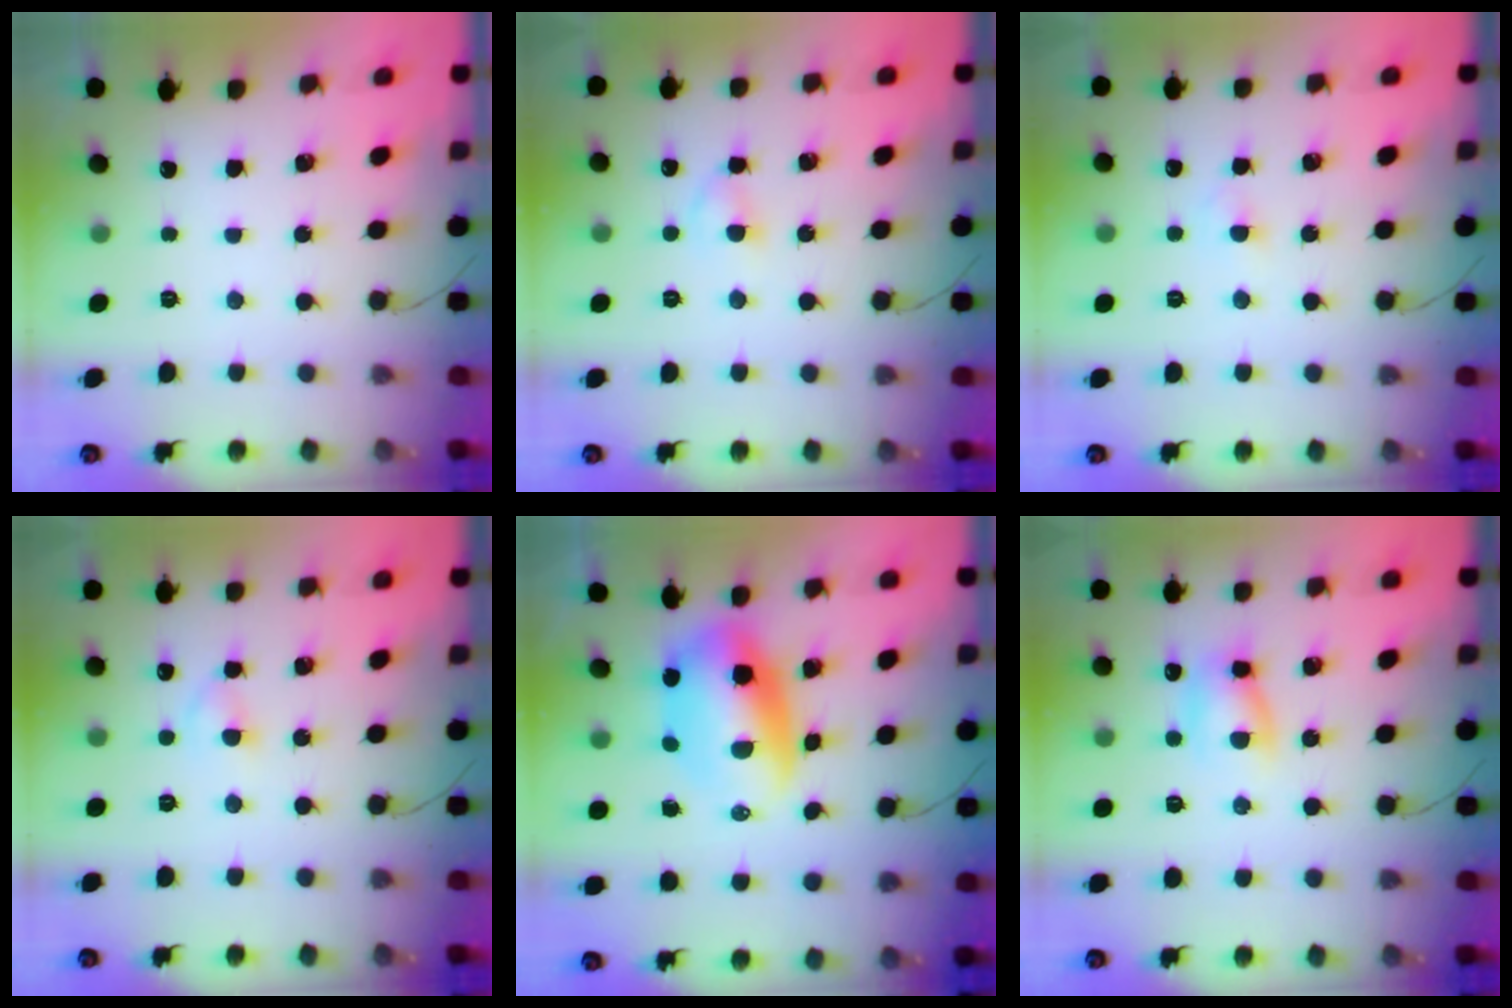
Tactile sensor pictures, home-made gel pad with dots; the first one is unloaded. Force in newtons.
{"total": 2.8, "press": 2.5, "slide": 1.2}
{"total": 2.6, "press": 2.4, "slide": 0.9}
{"total": 2.9, "press": 2.6, "slide": 1.1}
{"total": 9.9, "press": 9.5, "slide": 2.7}
{"total": 7.4, "press": 7.4, "slide": 1.0}